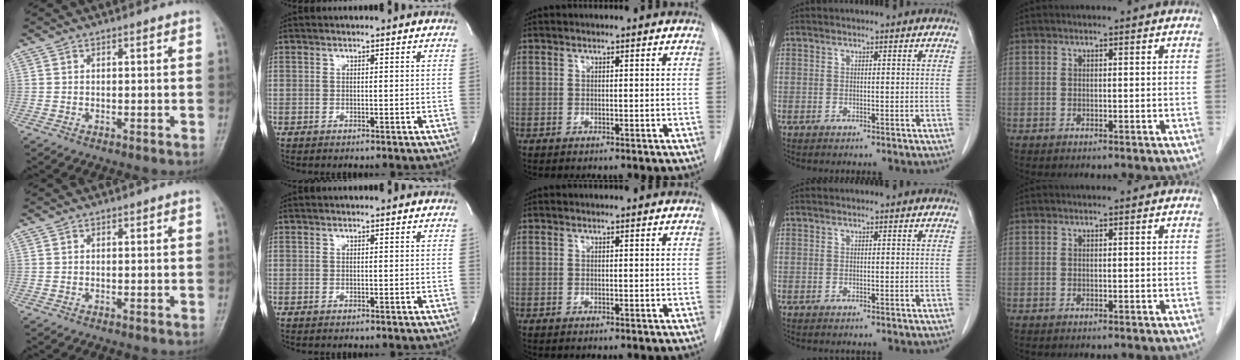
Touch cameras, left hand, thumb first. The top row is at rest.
{}